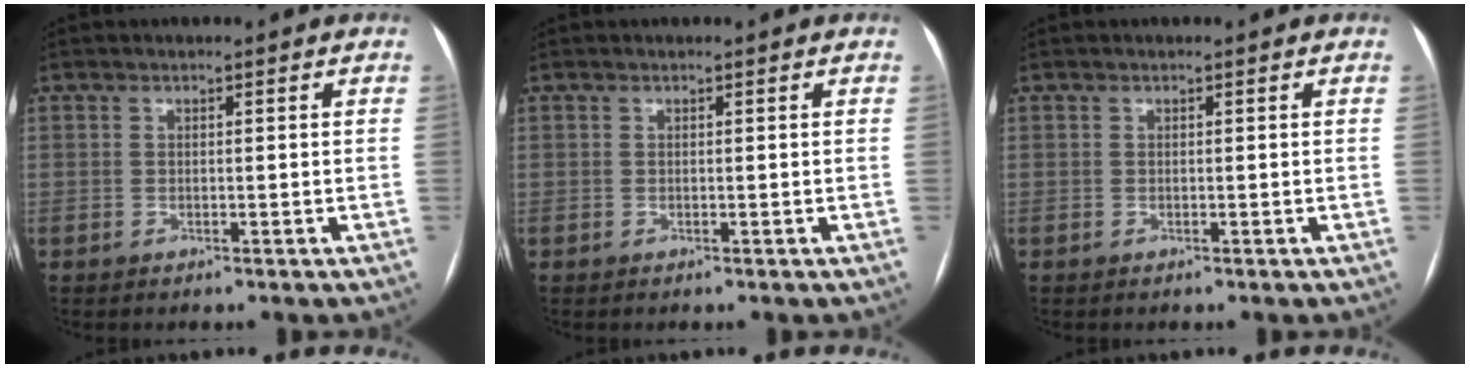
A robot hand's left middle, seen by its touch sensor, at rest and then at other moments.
{"total": 0.0}
{"total": 0.0}